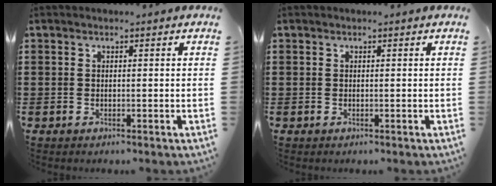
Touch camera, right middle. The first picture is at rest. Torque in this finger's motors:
{"motor_torque": [-0.06, 0.07, -0.02, 0.02]}